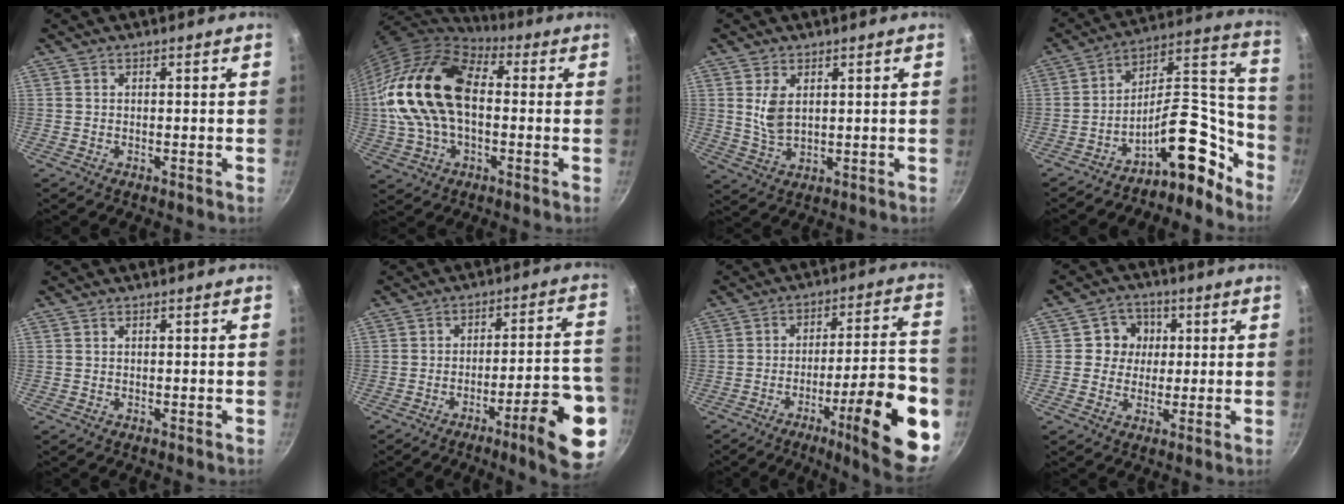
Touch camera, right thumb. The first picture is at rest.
{"total": 20.8, "force": [0.6, 13.0, 16.2], "torque": [-0.299, 0.033, 0.003]}
{"total": 5.2, "force": [1.5, 2.9, 4.0], "torque": [-0.075, -0.015, 0.035]}
{"total": 15.6, "force": [-10.6, 6.7, 9.3], "torque": [-0.078, 0.132, -0.182]}
{"total": 0.0}
{"total": 15.4, "force": [-7.4, 3.2, 13.2], "torque": [-0.153, 0.045, -0.100]}
{"total": 22.3, "force": [-8.5, 5.1, 20.0], "torque": [-0.246, 0.034, -0.121]}
{"total": 6.2, "force": [1.0, 5.9, 1.6], "torque": [0.017, 0.006, 0.005]}